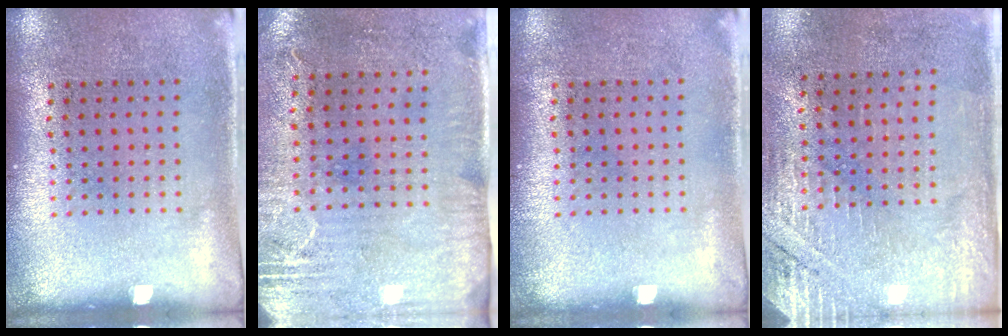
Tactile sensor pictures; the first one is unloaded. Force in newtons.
{"total": 2.9, "press": 2.4, "slide": 1.7}
{"total": 0.0}
{"total": 2.7, "press": 2.5, "slide": 1.1}